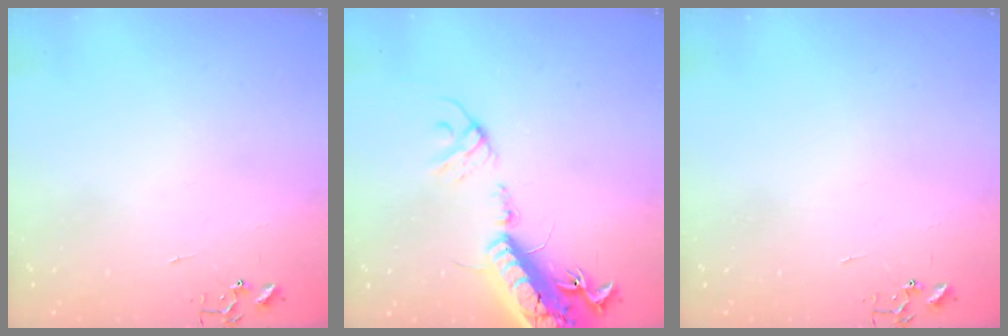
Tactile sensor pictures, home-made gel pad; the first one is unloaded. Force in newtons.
{"total": 22.7, "press": 22.1, "slide": 4.9}
{"total": 0.0}